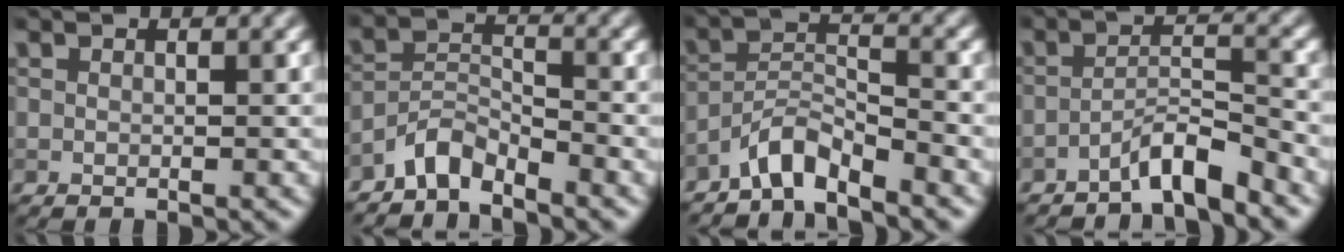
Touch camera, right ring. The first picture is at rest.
{"total": 3.2, "force": [-2.9, 0.9, 1.0], "torque": [-0.018, 0.009, -0.065]}
{"total": 3.9, "force": [-3.4, 0.6, 1.8], "torque": [-0.031, 0.010, -0.075]}
{"total": 3.6, "force": [-2.9, 0.4, 2.1], "torque": [-0.032, 0.014, -0.059]}